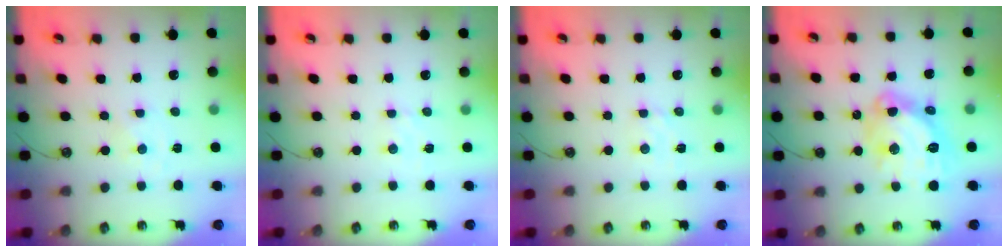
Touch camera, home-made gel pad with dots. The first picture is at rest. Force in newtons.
{"total": 2.3, "press": 2.3, "slide": 0.4}
{"total": 1.8, "press": 1.8, "slide": 0.3}
{"total": 17.5, "press": 17.4, "slide": 1.7}